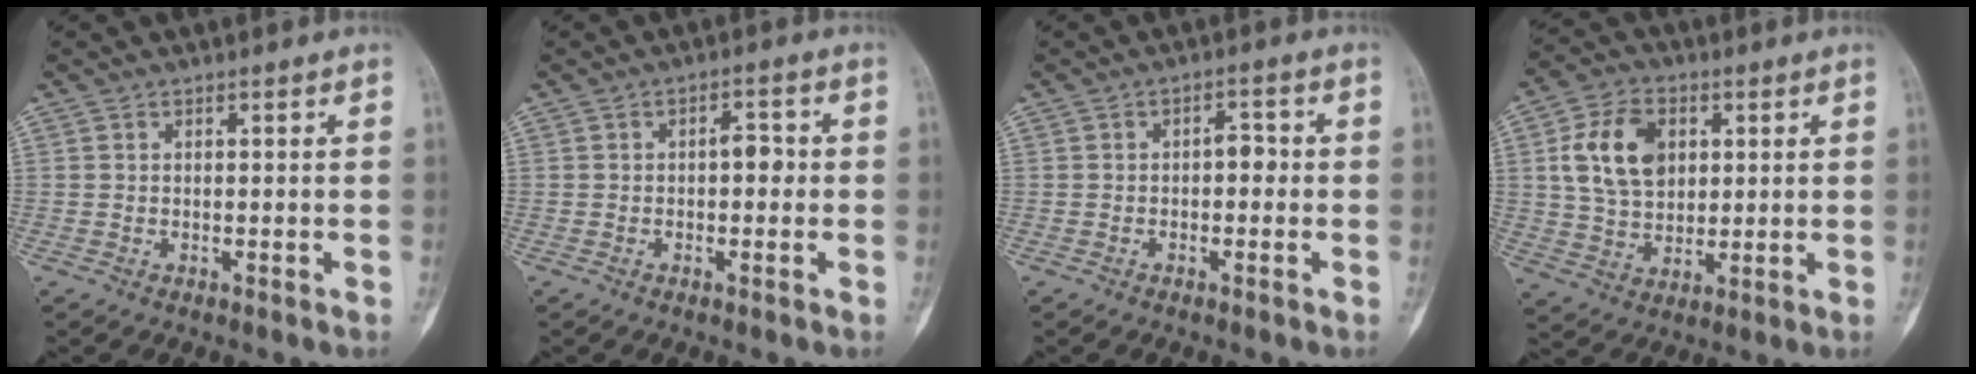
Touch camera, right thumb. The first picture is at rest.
{"total": 3.6, "force": [0.0, 1.9, 3.1], "torque": [-0.032, 0.009, -0.005]}
{"total": 3.1, "force": [-0.2, 1.7, 2.6], "torque": [-0.024, 0.013, -0.009]}
{"total": 12.6, "force": [3.2, 8.8, 8.4], "torque": [-0.129, -0.003, 0.059]}